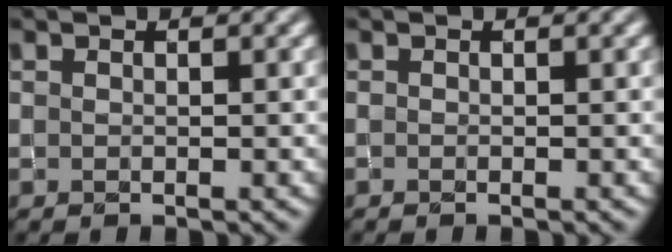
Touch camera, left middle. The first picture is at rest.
{"total": 0.0}